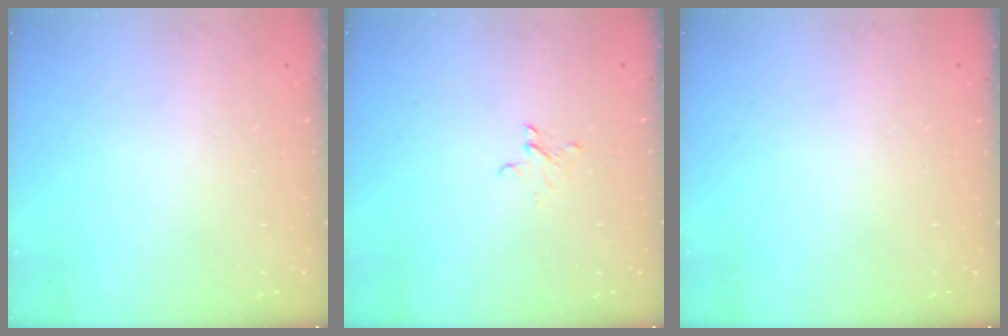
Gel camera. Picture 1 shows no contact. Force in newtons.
{"total": 2.6, "press": 2.6, "slide": 0.2}
{"total": 0.0}